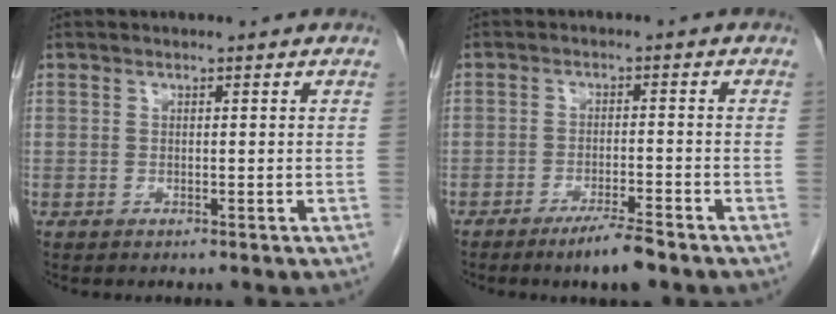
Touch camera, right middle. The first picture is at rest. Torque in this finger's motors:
{"motor_torque": [0.86, -0.63, 0.15, 0.07]}